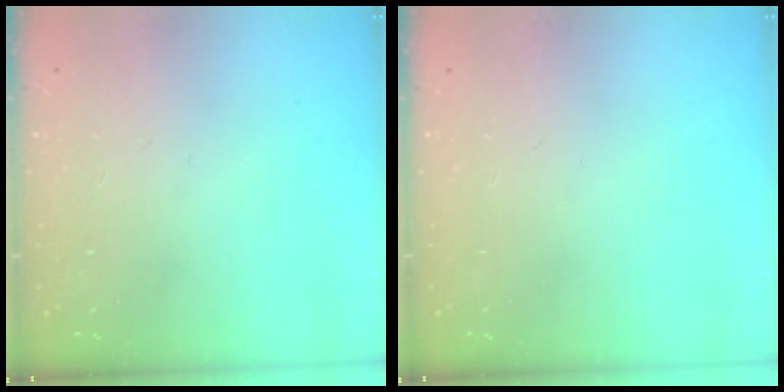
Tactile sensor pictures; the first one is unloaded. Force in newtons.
{"total": 0.0}